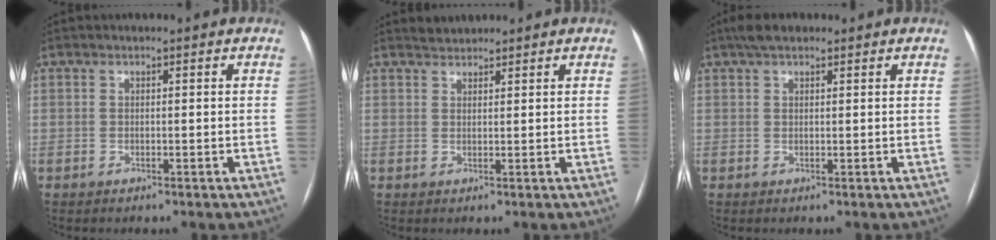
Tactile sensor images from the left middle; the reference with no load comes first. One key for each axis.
{"total": 1.5, "fx": 1.5, "fy": 0.4, "fz": -0.2, "tx": -0.001, "ty": 0.007, "tz": 0.028}
{"total": 3.3, "fx": 2.4, "fy": 1.3, "fz": 1.8, "tx": -0.038, "ty": 0.020, "tz": 0.042}